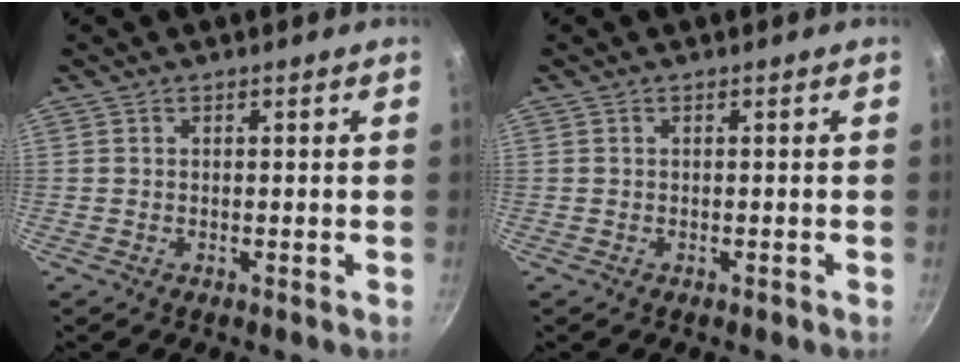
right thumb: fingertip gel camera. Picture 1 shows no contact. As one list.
[{"total": 0.0}]